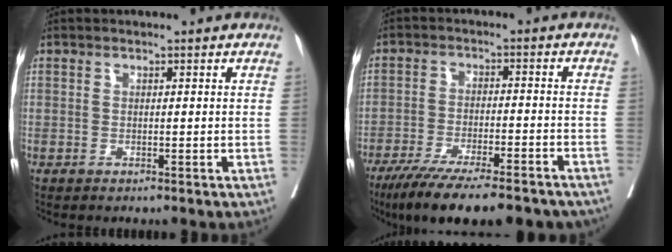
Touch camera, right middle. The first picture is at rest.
{"total": 17.8, "force": [-14.4, 3.3, 9.9], "torque": [-0.132, -0.022, -0.214]}